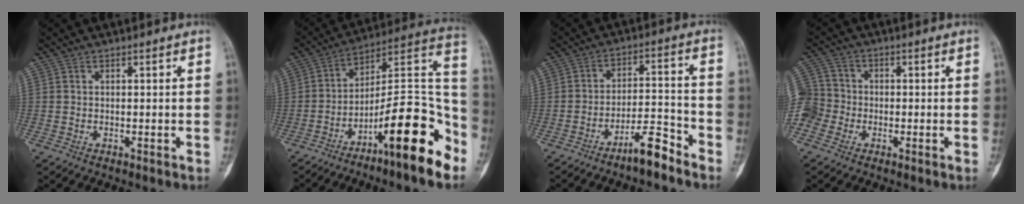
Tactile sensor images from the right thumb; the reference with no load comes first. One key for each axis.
{"total": 20.2, "fx": -10.7, "fy": 4.1, "fz": 16.7, "tx": -0.225, "ty": 0.088, "tz": -0.169}
{"total": 7.7, "fx": -5.9, "fy": 1.5, "fz": 4.6, "tx": -0.078, "ty": 0.058, "tz": -0.103}
{"total": 10.6, "fx": -3.5, "fy": 9.3, "fz": 3.6, "tx": -0.099, "ty": 0.034, "tz": -0.071}